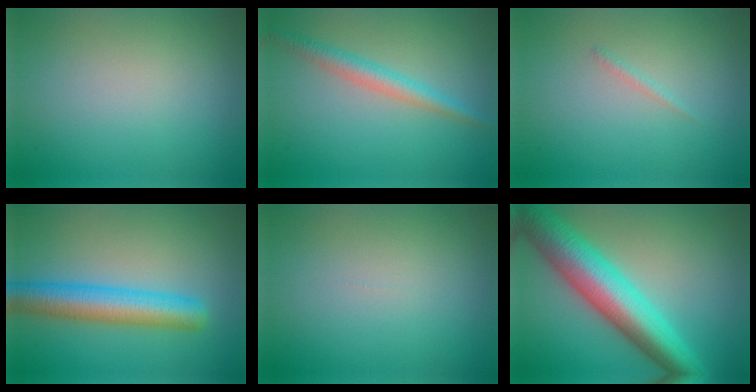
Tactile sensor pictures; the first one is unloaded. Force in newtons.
{"total": 2.7, "press": 2.7, "slide": 0.1}
{"total": 0.6, "press": 0.6, "slide": 0.1}
{"total": 6.0, "press": 6.0, "slide": 0.1}
{"total": 0.0}
{"total": 10.0, "press": 10.0, "slide": 0.1}